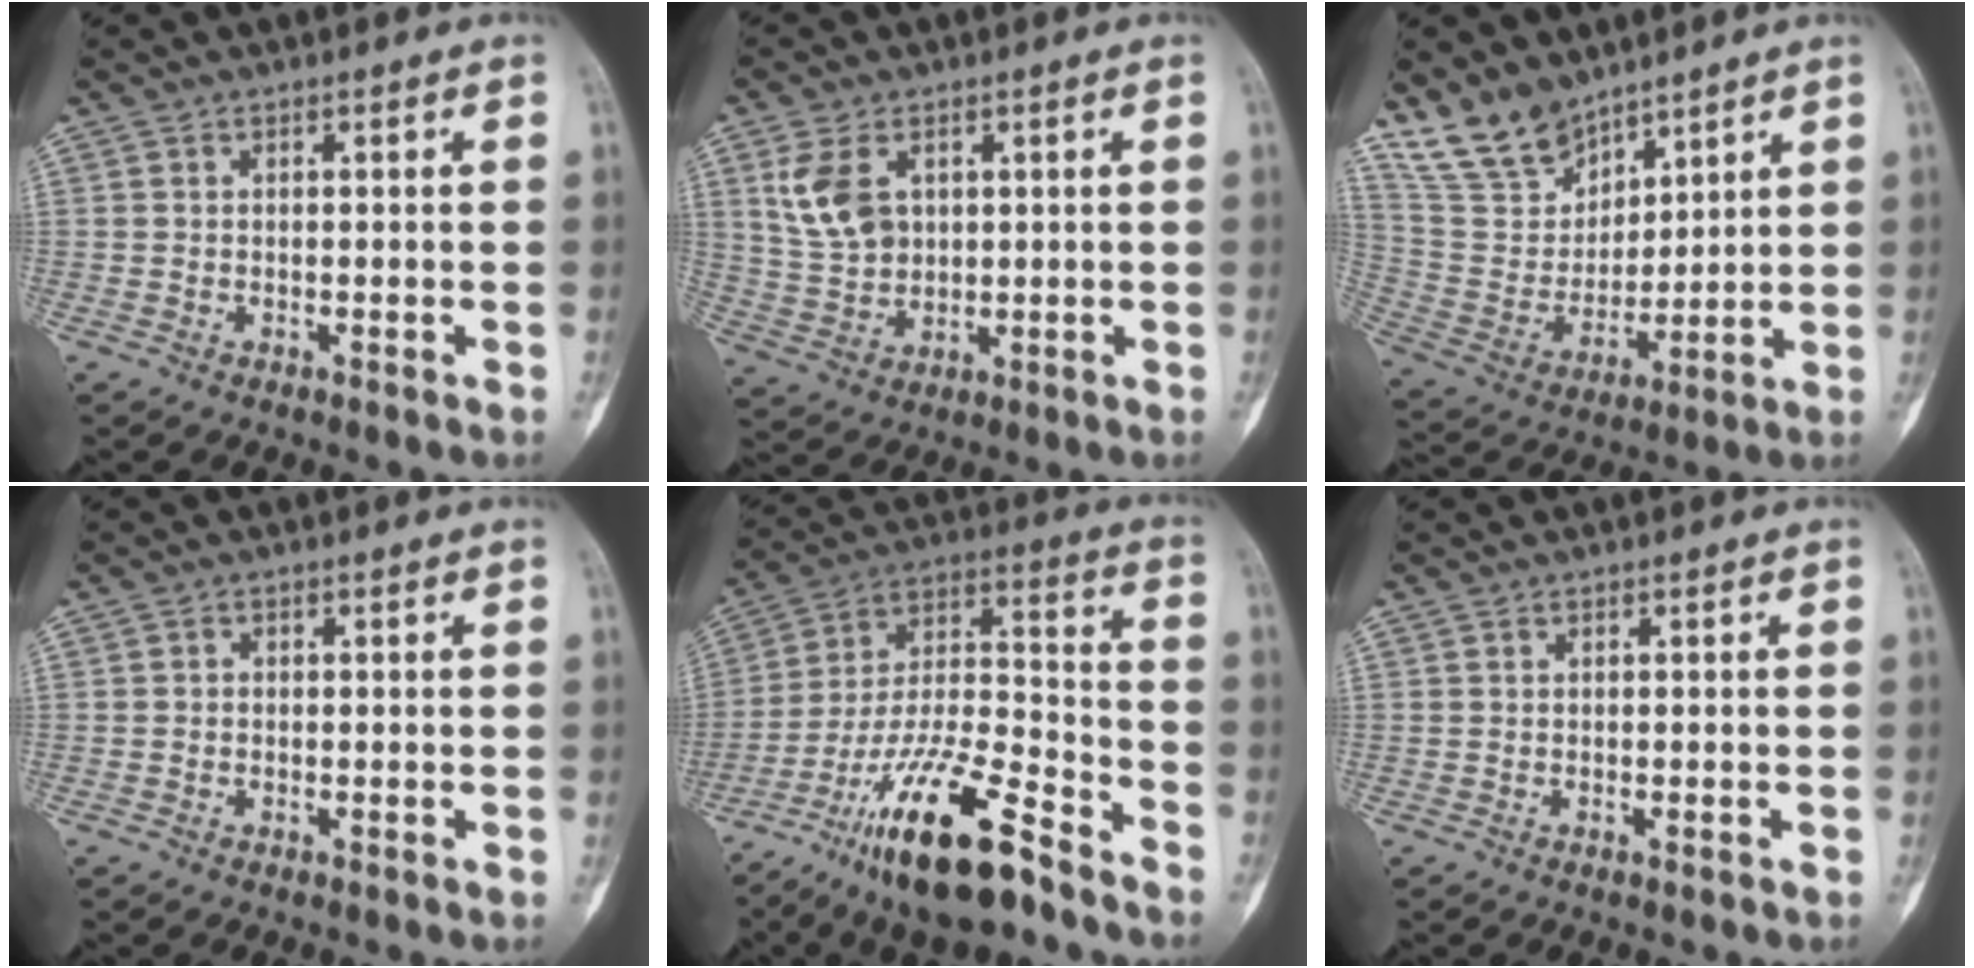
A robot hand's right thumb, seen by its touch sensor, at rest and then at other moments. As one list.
[{"total": 8.4, "force": [3.0, 5.7, 5.5], "torque": [-0.098, -0.005, 0.070]}, {"total": 12.5, "force": [10.1, 6.4, 3.8], "torque": [-0.055, -0.057, 0.215]}, {"total": 0.7, "force": [-0.4, 0.6, 0.1], "torque": [0.009, 0.004, -0.012]}, {"total": 20.5, "force": [-13.8, 5.4, 14.2], "torque": [-0.276, 0.075, -0.245]}, {"total": 0.5, "force": [-0.3, 0.1, 0.4], "torque": [-0.011, 0.001, -0.002]}]